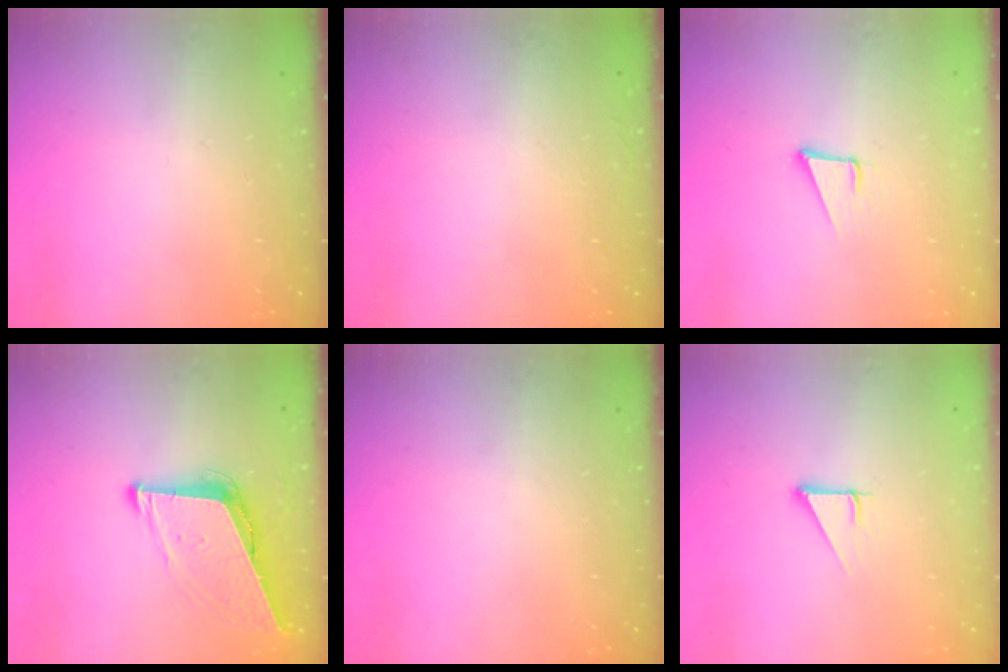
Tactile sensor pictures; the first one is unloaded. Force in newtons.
{"total": 1.6, "press": 1.6, "slide": 0.0}
{"total": 3.6, "press": 2.7, "slide": 2.4}
{"total": 9.2, "press": 8.8, "slide": 2.7}
{"total": 0.0}
{"total": 3.0, "press": 3.0, "slide": 0.2}